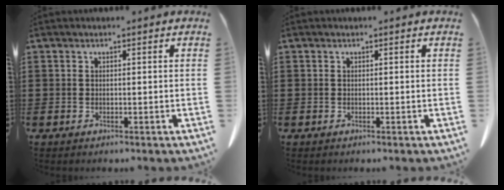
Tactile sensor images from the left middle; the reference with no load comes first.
{"total": 0.0}